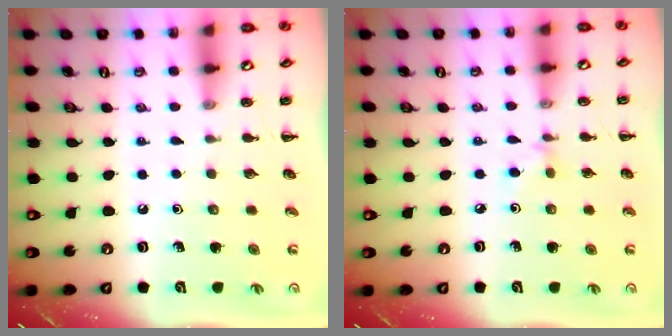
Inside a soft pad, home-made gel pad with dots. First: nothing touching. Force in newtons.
{"total": 2.8, "press": 2.6, "slide": 0.9}